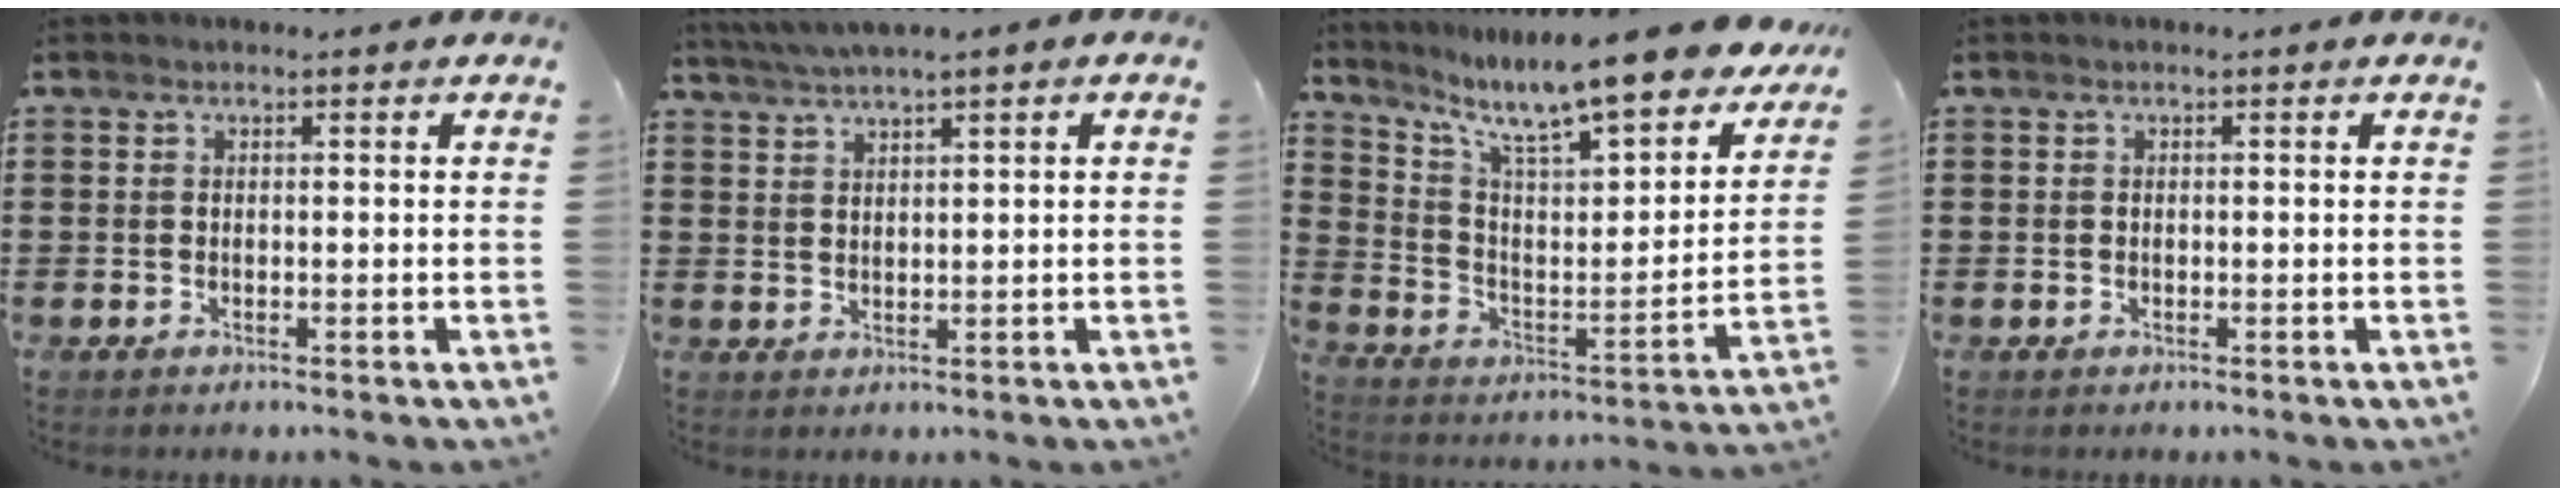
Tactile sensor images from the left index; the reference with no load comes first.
{"total": 2.3, "force": [1.8, -0.4, 1.3], "torque": [-0.028, -0.001, 0.033]}
{"total": 10.6, "force": [9.2, 0.7, 5.2], "torque": [-0.122, -0.076, 0.148]}
{"total": 0.0}